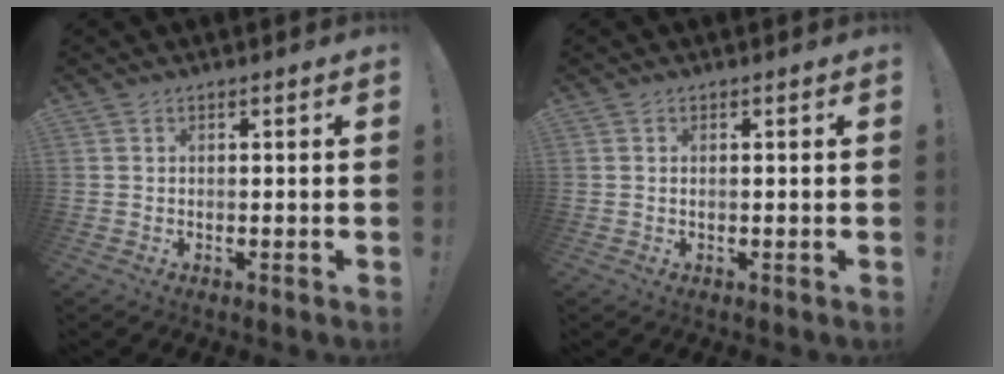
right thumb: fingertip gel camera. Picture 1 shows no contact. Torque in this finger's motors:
{"motor_torque": [-0.07, -0.41, 0.18, 0.02, 0.00]}